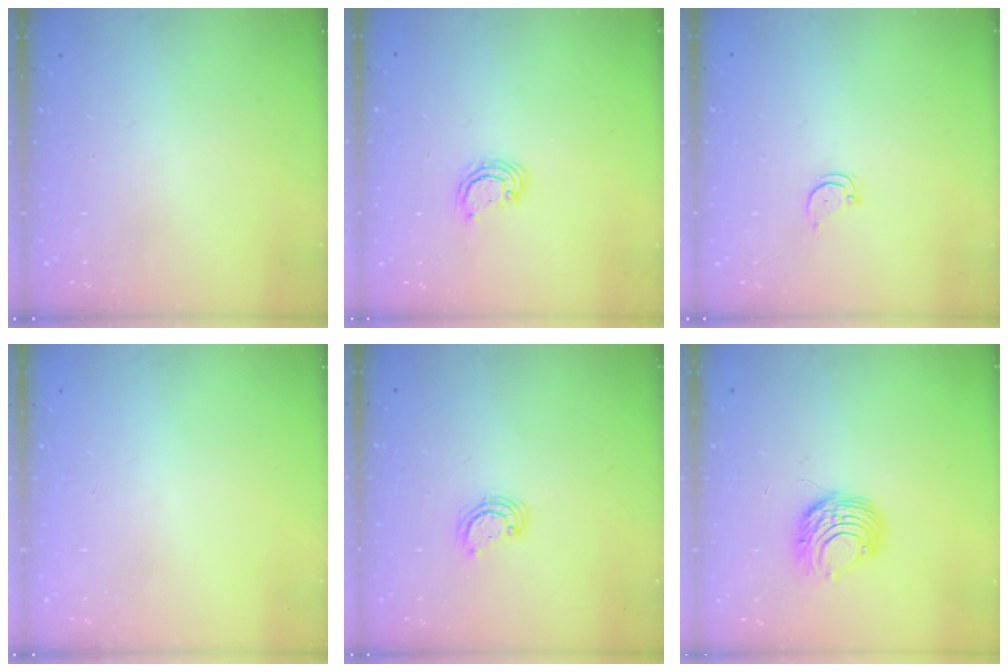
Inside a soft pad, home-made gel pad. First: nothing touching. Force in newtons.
{"total": 3.5, "press": 3.5, "slide": 0.3}
{"total": 2.3, "press": 2.3, "slide": 0.2}
{"total": 0.0}
{"total": 3.7, "press": 3.7, "slide": 0.4}
{"total": 9.2, "press": 9.1, "slide": 0.8}